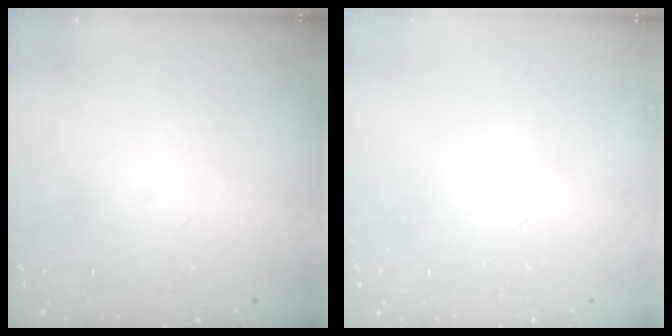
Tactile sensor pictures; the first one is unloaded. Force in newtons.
{"total": 0.0}